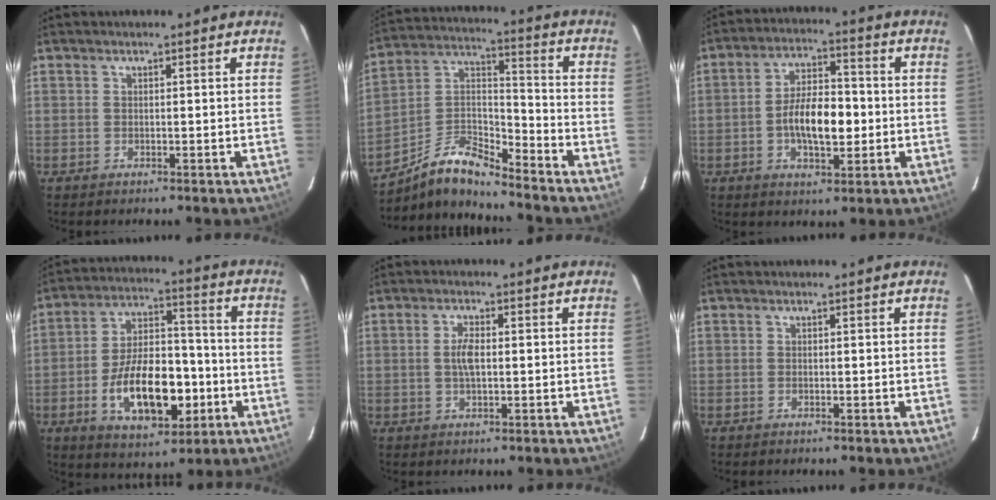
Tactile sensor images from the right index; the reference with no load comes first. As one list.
[{"total": 11.2, "force": [-9.4, 2.3, 5.6], "torque": [-0.124, 0.024, -0.187]}, {"total": 10.2, "force": [-1.8, 4.5, 9.0], "torque": [-0.167, 0.010, -0.028]}, {"total": 17.2, "force": [-5.3, 8.6, 13.9], "torque": [-0.262, 0.013, -0.075]}, {"total": 3.4, "force": [0.0, 1.4, 3.1], "torque": [-0.061, 0.004, 0.001]}, {"total": 0.0}]